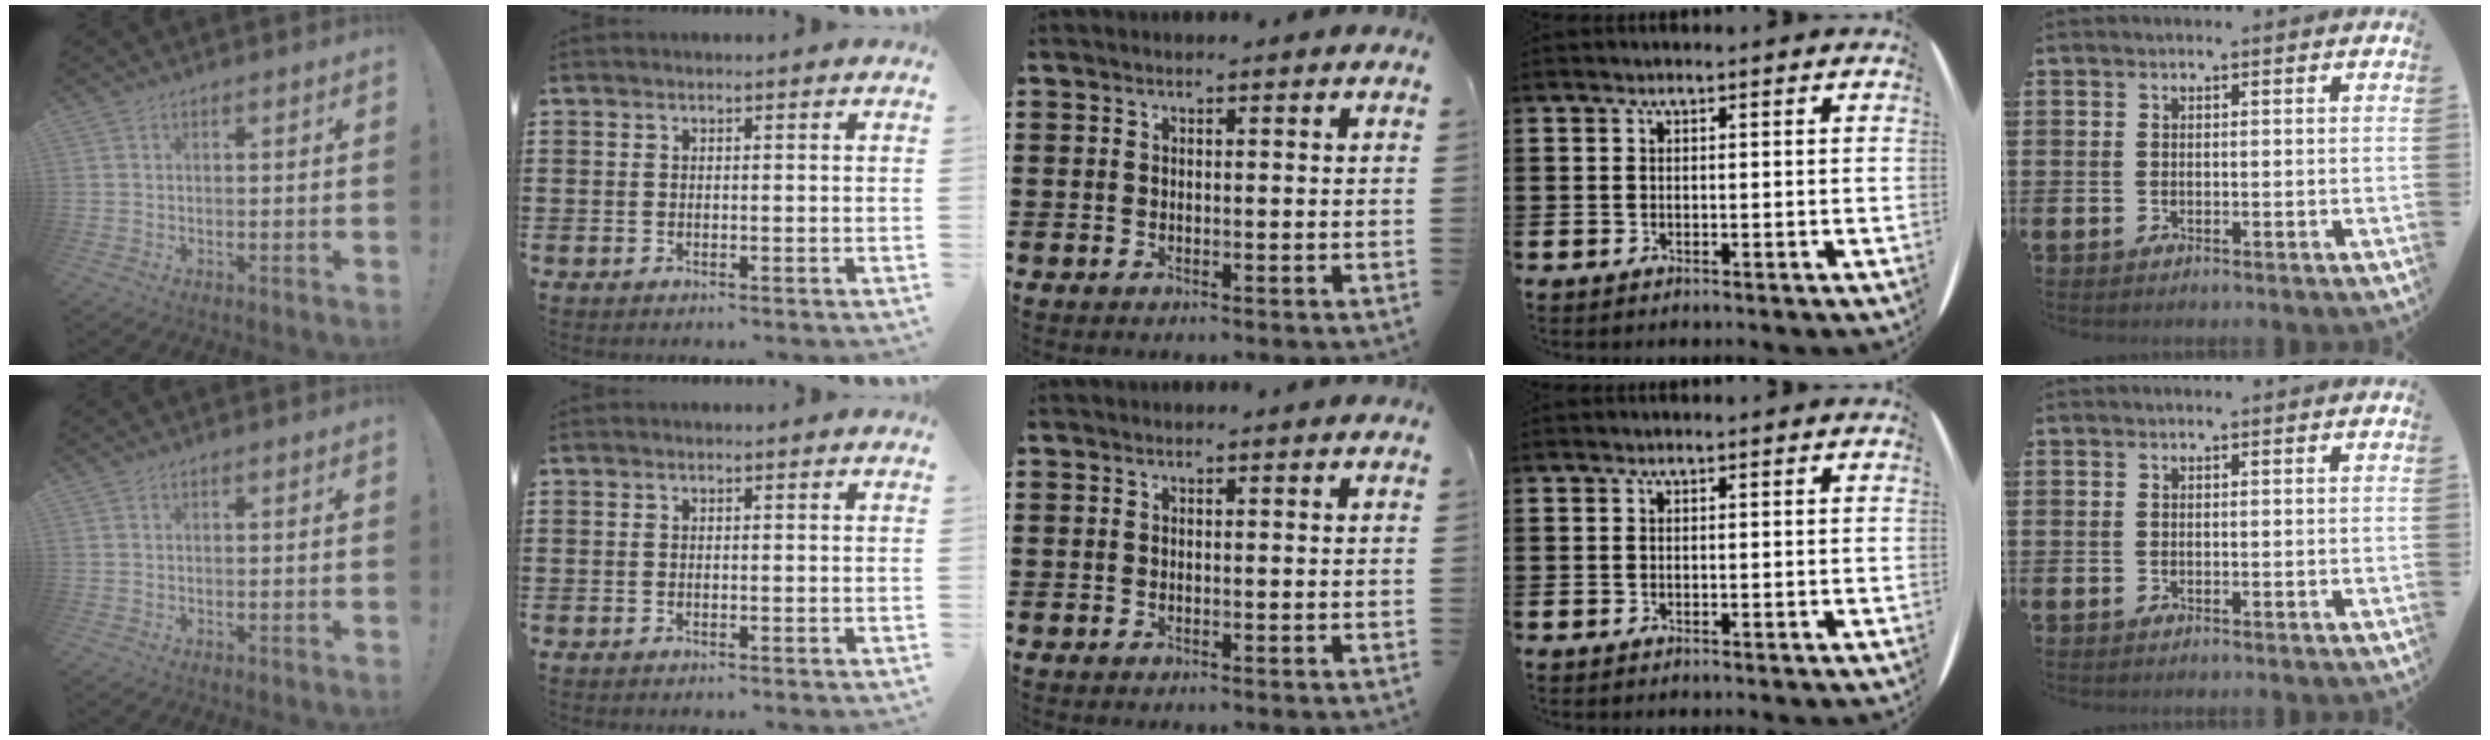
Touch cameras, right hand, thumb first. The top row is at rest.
{}